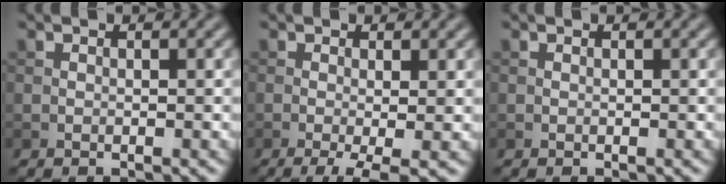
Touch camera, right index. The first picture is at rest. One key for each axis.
{"total": 3.8, "fx": -1.4, "fy": 0.8, "fz": 3.5, "tx": -0.061, "ty": -0.008, "tz": -0.025}
{"total": 0.0}